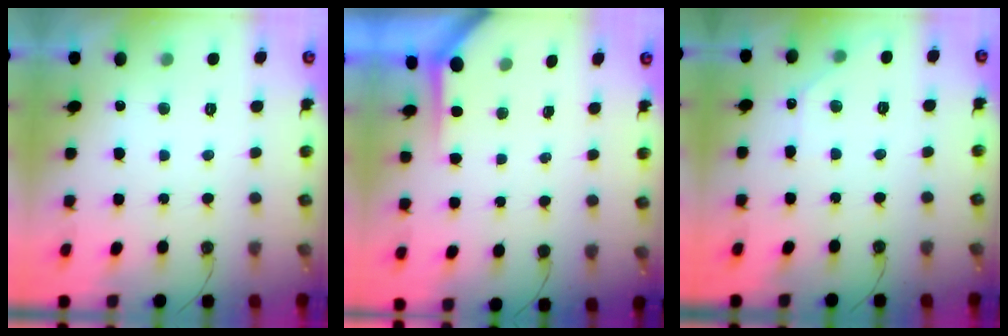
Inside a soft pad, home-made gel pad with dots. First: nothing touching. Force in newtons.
{"total": 3.5, "press": 3.5, "slide": 0.3}
{"total": 5.6, "press": 5.6, "slide": 0.3}